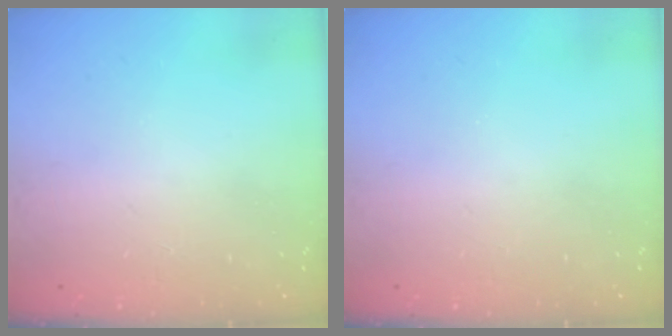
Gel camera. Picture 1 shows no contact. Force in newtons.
{"total": 0.0}